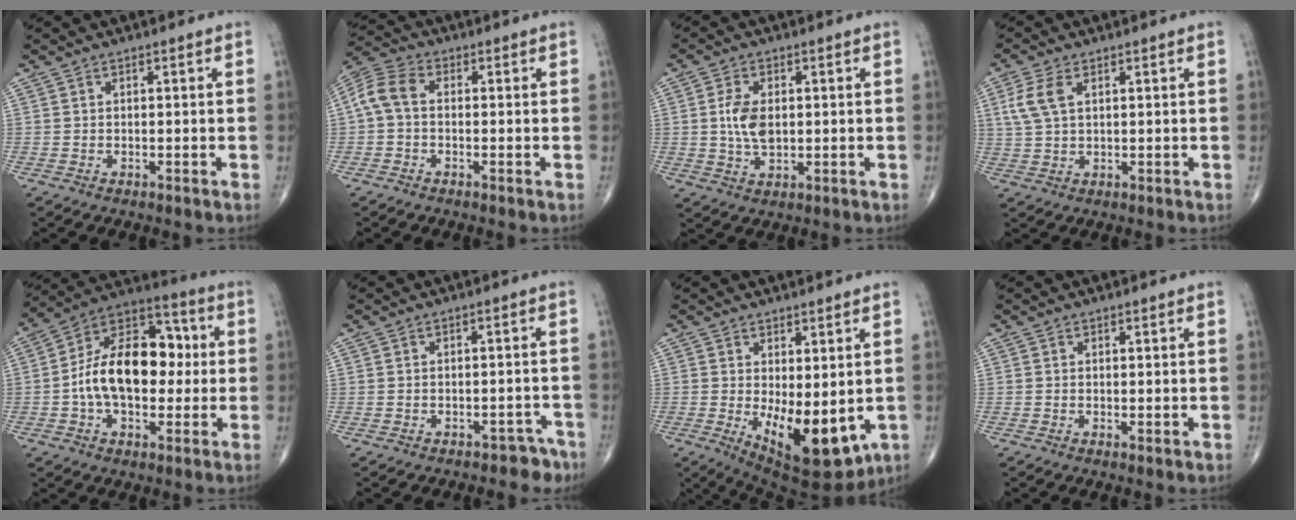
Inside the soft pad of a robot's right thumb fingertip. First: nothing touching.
{"total": 6.3, "force": [-0.2, 4.1, 4.8], "torque": [-0.098, 0.020, -0.015]}
{"total": 6.4, "force": [0.5, 3.7, 5.2], "torque": [-0.100, -0.004, 0.012]}
{"total": 5.6, "force": [1.9, 3.0, 4.3], "torque": [-0.105, 0.007, 0.042]}
{"total": 19.1, "force": [0.0, 11.8, 15.0], "torque": [-0.219, 0.036, -0.007]}
{"total": 3.6, "force": [-2.8, 2.2, 0.7], "torque": [0.005, 0.031, -0.032]}
{"total": 13.6, "force": [-2.1, 6.1, 12.0], "torque": [-0.170, -0.028, -0.008]}
{"total": 0.6, "force": [0.1, 0.2, 0.6], "torque": [-0.013, -0.005, 0.002]}